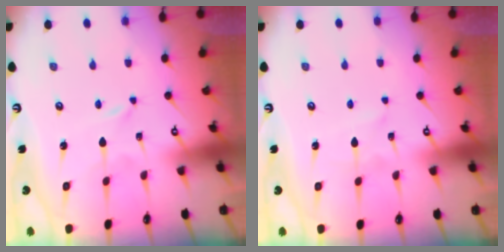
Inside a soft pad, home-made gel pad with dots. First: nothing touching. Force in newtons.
{"total": 1.4, "press": 1.4, "slide": 0.1}